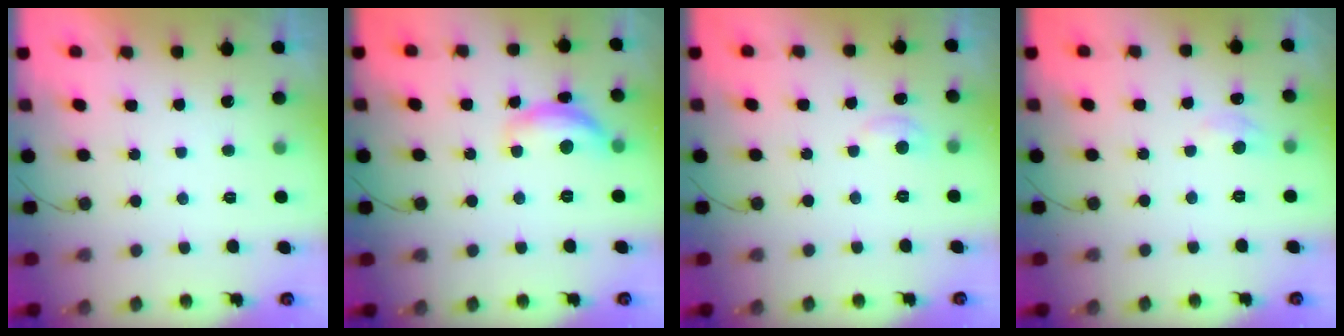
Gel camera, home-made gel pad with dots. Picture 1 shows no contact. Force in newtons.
{"total": 11.4, "press": 11.4, "slide": 0.6}
{"total": 5.9, "press": 5.8, "slide": 0.8}
{"total": 4.7, "press": 4.7, "slide": 0.6}